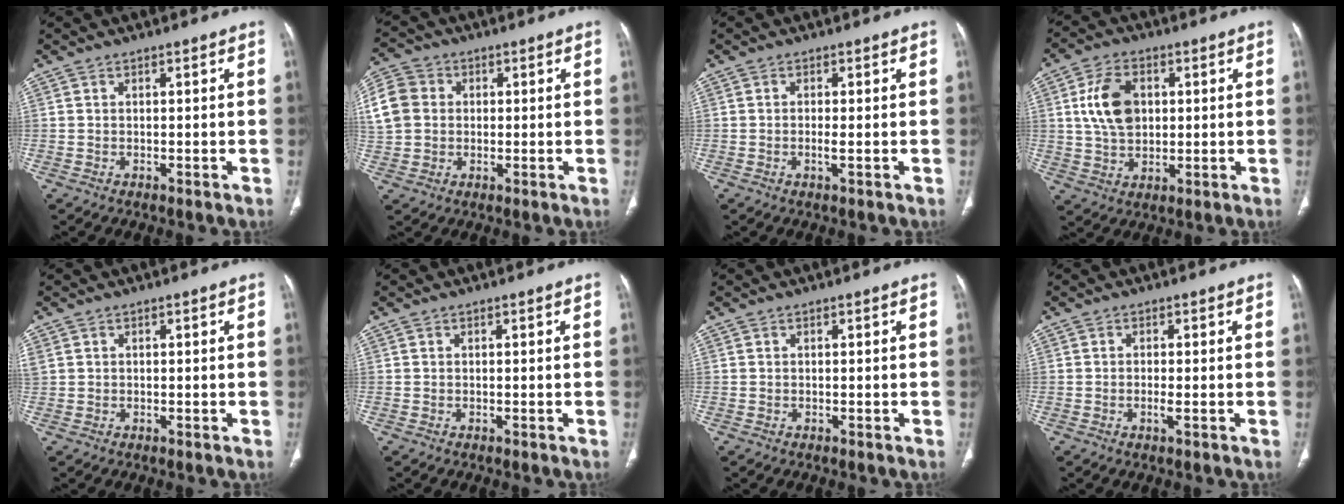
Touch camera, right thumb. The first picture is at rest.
{"total": 18.9, "force": [3.4, 16.2, 9.2], "torque": [-0.264, 0.055, 0.074]}
{"total": 1.3, "force": [-0.3, 0.0, 1.2], "torque": [-0.031, -0.005, -0.006]}
{"total": 10.0, "force": [1.9, 6.8, 7.0], "torque": [-0.116, -0.002, 0.039]}
{"total": 1.9, "force": [0.5, 1.5, 1.1], "torque": [-0.042, 0.018, 0.022]}
{"total": 0.0}
{"total": 0.0}
{"total": 1.3, "force": [-0.4, 0.1, 1.3], "torque": [-0.031, -0.005, -0.009]}